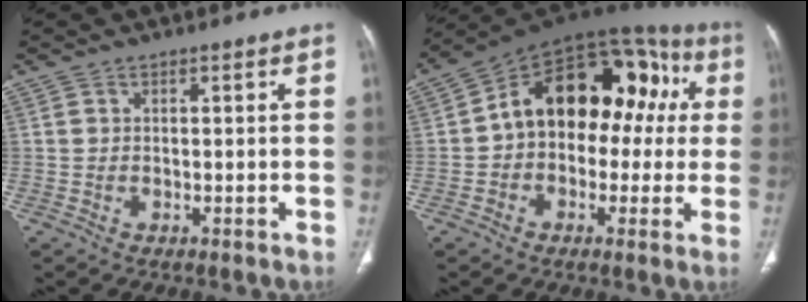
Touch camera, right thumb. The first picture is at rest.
{"total": 21.1, "force": [2.3, 13.6, 15.9], "torque": [-0.184, 0.059, 0.023]}